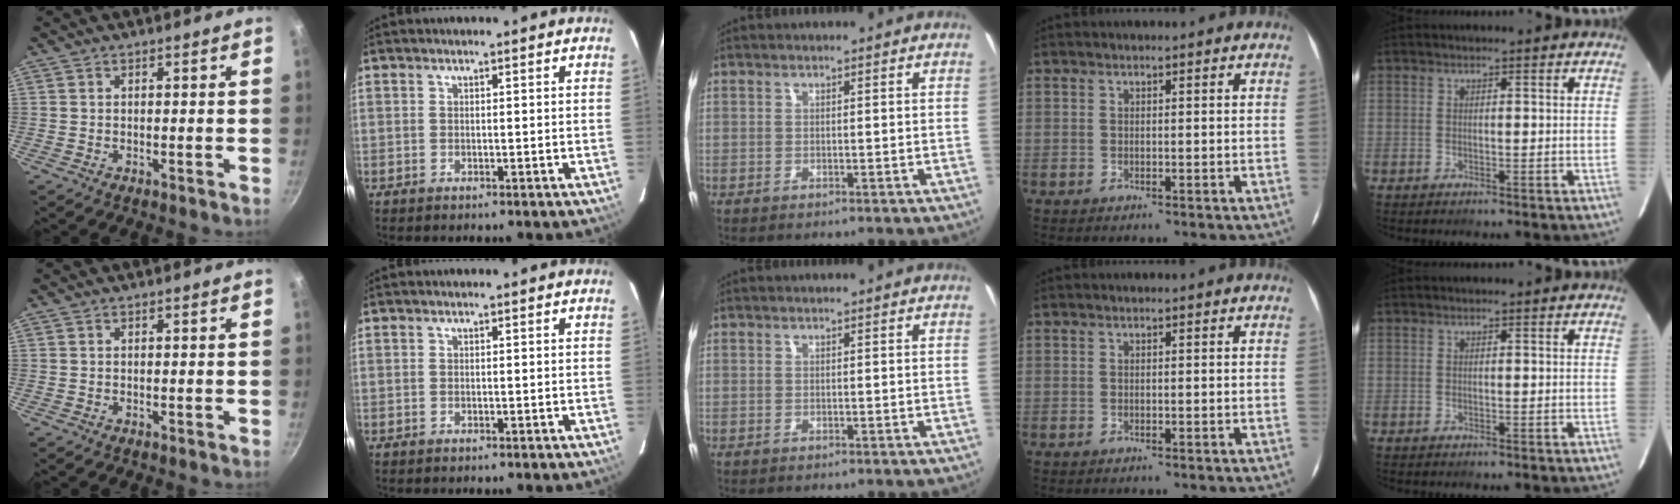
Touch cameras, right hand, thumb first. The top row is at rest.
{}